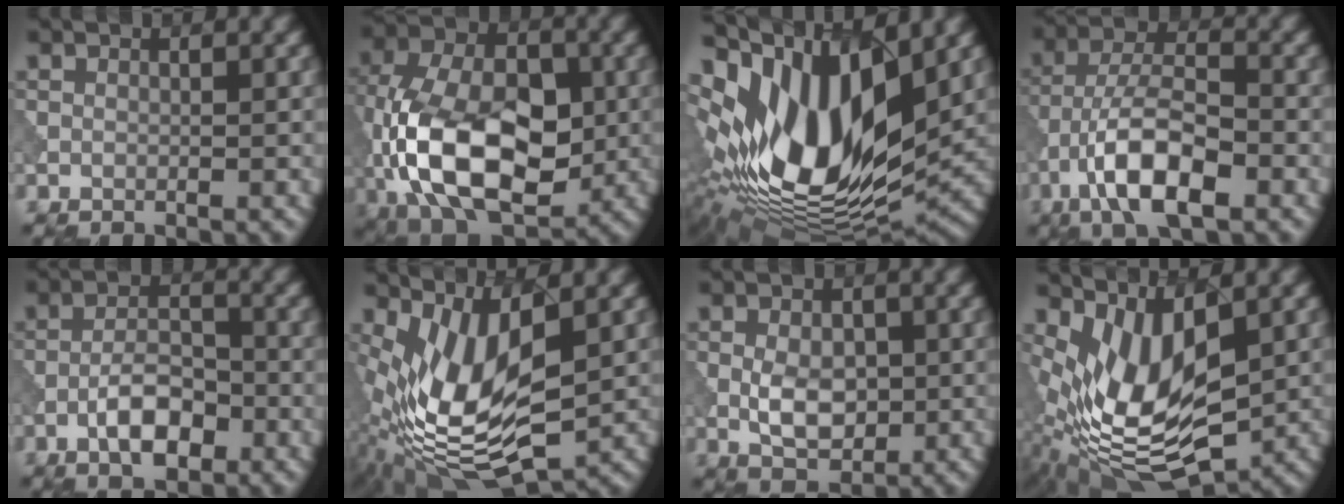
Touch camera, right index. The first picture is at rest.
{"total": 15.1, "force": [-3.2, 8.9, 11.8], "torque": [-0.224, -0.004, -0.069]}
{"total": 15.4, "force": [3.0, 7.3, 13.2], "torque": [-0.251, 0.003, 0.051]}
{"total": 8.5, "force": [-4.0, 3.2, 6.7], "torque": [-0.117, 0.012, -0.080]}
{"total": 4.7, "force": [-2.2, 2.0, 3.6], "torque": [-0.061, 0.007, -0.043]}
{"total": 11.7, "force": [-1.0, 5.0, 10.6], "torque": [-0.207, -0.008, -0.018]}
{"total": 4.3, "force": [-0.4, 2.7, 3.3], "torque": [-0.058, -0.002, -0.007]}
{"total": 10.5, "force": [0.0, 5.0, 9.2], "torque": [-0.186, -0.016, 0.002]}